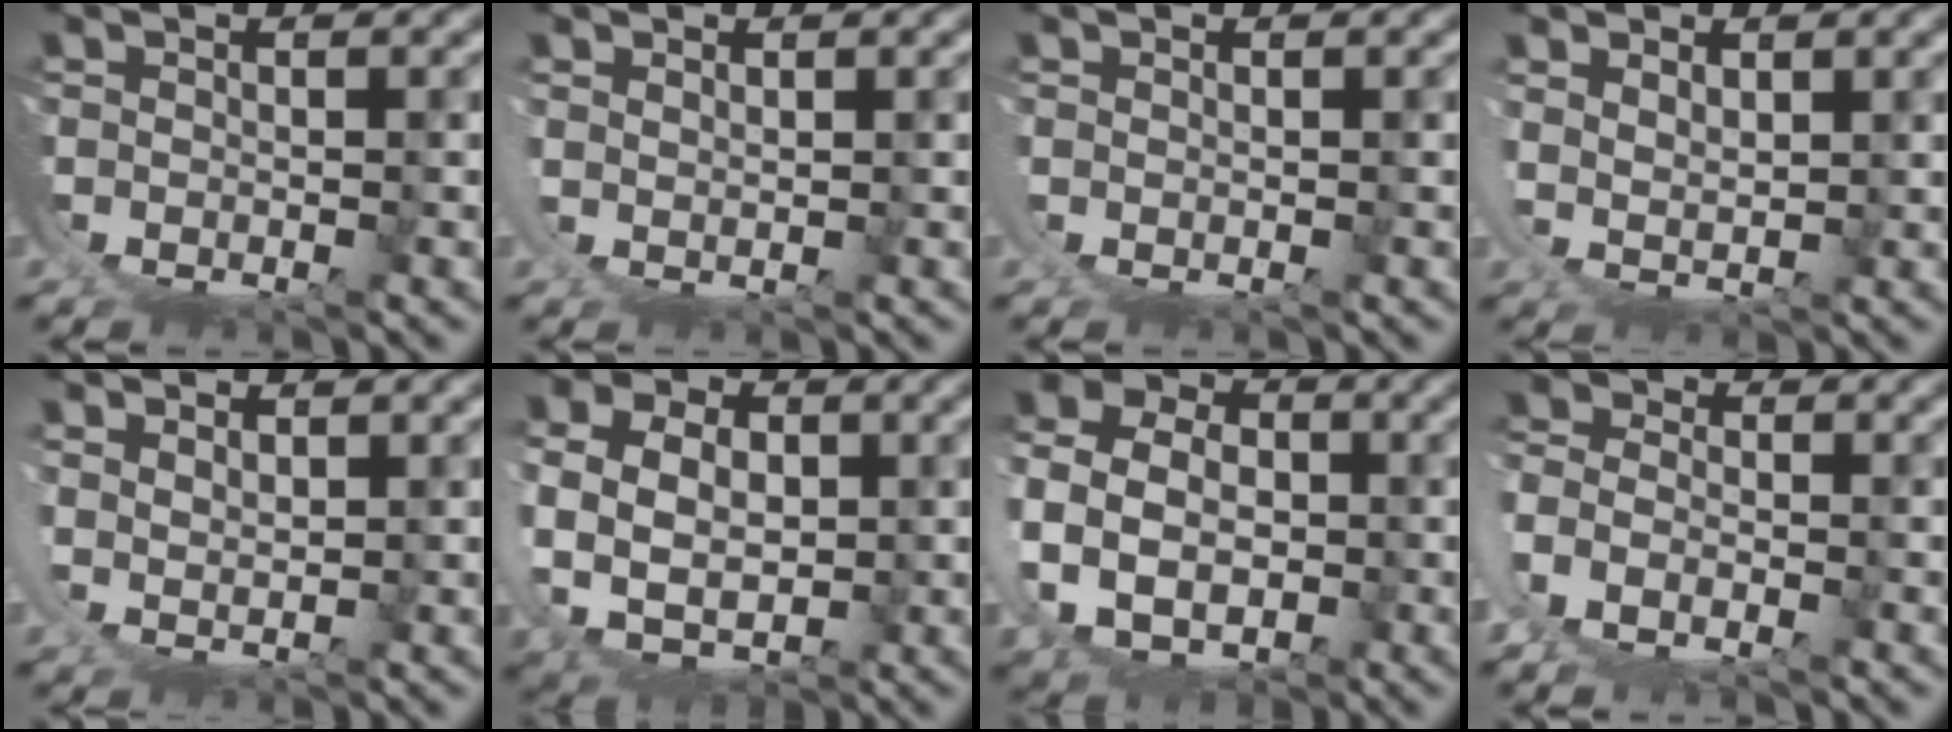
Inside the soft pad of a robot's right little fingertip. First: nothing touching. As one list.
[{"total": 1.8, "force": [1.7, -0.4, 0.3], "torque": [-0.012, 0.002, 0.029]}, {"total": 0.6, "force": [0.6, -0.2, 0.0], "torque": [0.001, 0.001, 0.008]}, {"total": 3.0, "force": [2.7, 0.6, 1.2], "torque": [-0.030, -0.006, 0.055]}, {"total": 2.7, "force": [2.5, 0.4, 1.0], "torque": [-0.024, -0.003, 0.048]}, {"total": 8.5, "force": [2.3, 6.0, 5.6], "torque": [-0.127, -0.032, 0.057]}, {"total": 12.3, "force": [3.0, 9.4, 7.4], "torque": [-0.146, -0.010, 0.042]}, {"total": 6.0, "force": [1.9, 4.8, 3.1], "torque": [-0.084, -0.005, 0.023]}]